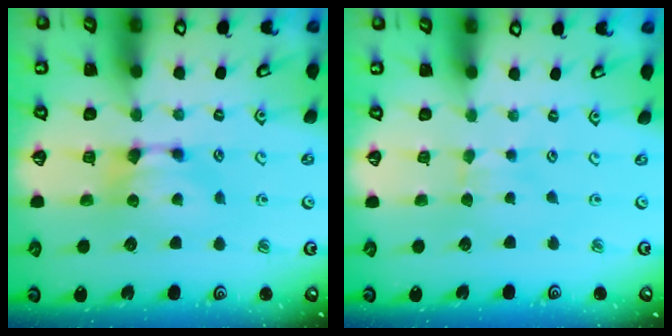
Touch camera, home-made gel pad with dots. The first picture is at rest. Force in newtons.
{"total": 2.4, "press": 2.4, "slide": 0.4}